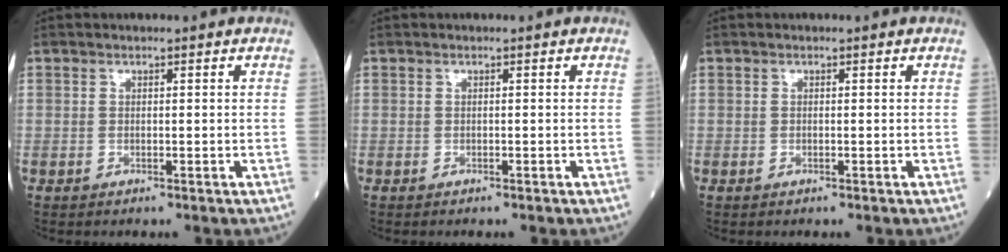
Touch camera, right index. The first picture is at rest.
{"total": 0.0}
{"total": 0.0}